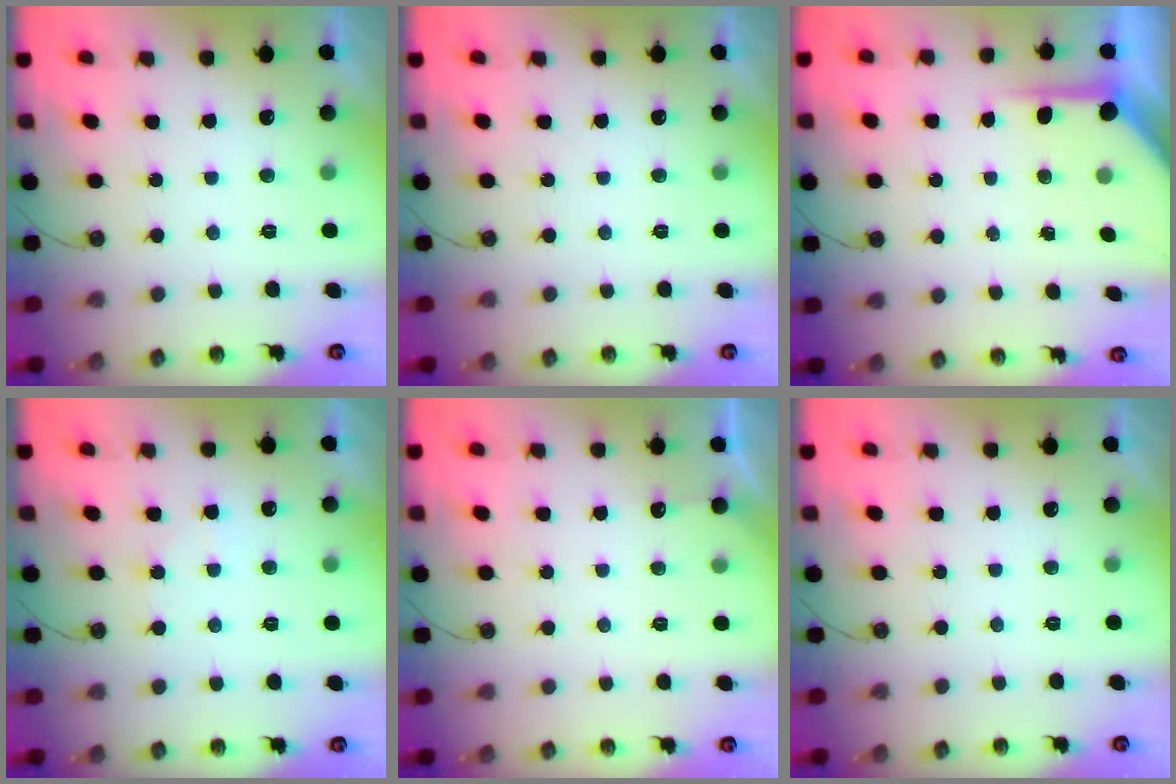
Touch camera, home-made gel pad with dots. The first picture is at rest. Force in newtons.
{"total": 0.0}
{"total": 6.5, "press": 6.5, "slide": 0.5}
{"total": 3.0, "press": 3.0, "slide": 0.6}
{"total": 2.3, "press": 2.3, "slide": 0.3}
{"total": 0.0}